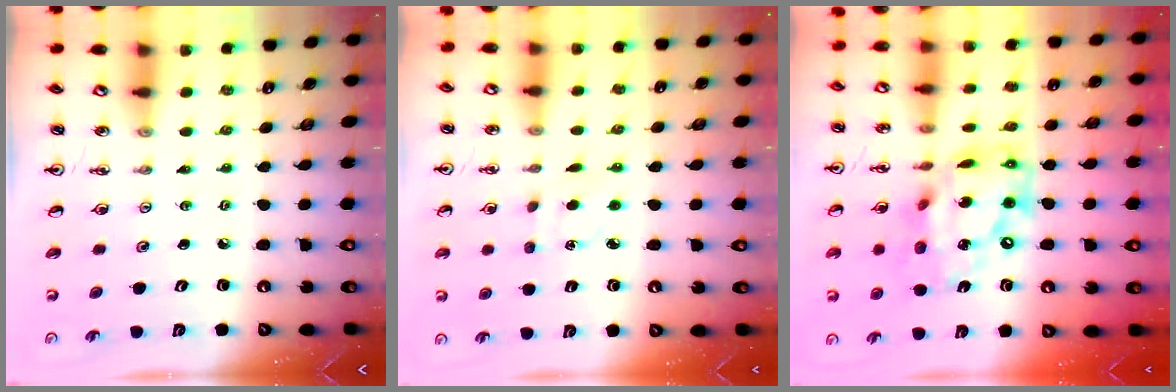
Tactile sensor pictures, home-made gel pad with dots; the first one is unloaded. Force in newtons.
{"total": 2.7, "press": 2.7, "slide": 0.4}
{"total": 18.7, "press": 18.6, "slide": 1.9}